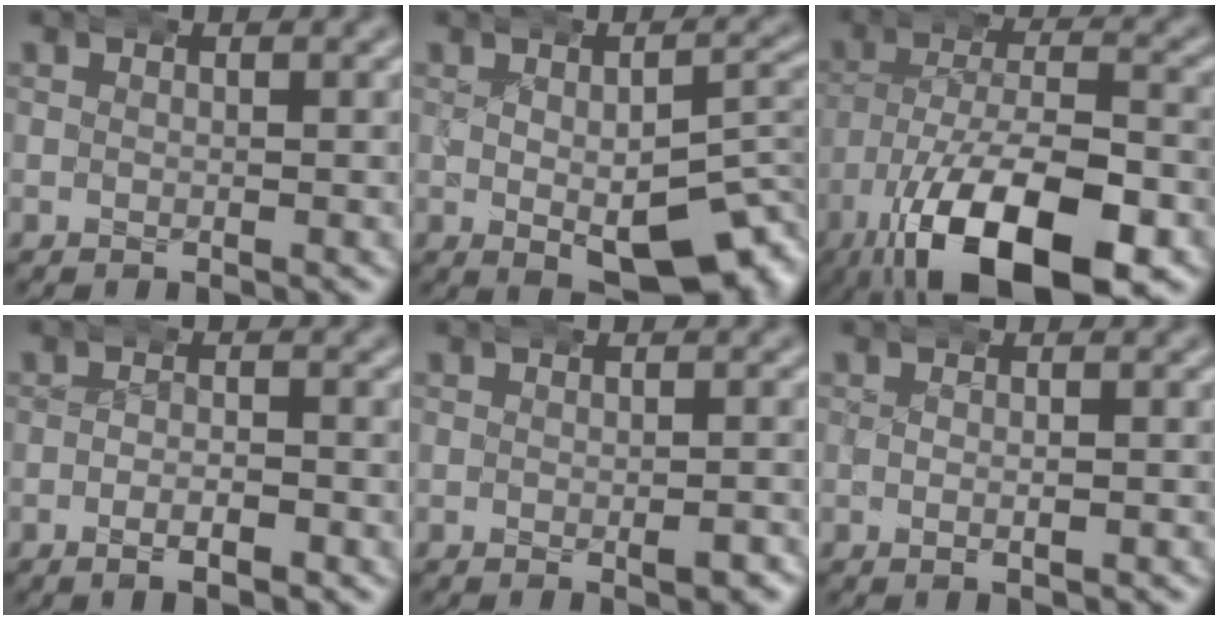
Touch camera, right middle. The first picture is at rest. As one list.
[{"total": 8.5, "force": [-3.0, 4.4, 6.7], "torque": [-0.086, -0.034, -0.029]}, {"total": 12.2, "force": [-4.8, 5.9, 9.5], "torque": [-0.176, -0.044, -0.050]}, {"total": 2.2, "force": [-1.4, 0.5, 1.6], "torque": [-0.026, 0.002, -0.028]}, {"total": 1.3, "force": [-0.3, 0.6, 1.2], "torque": [-0.013, 0.002, -0.007]}, {"total": 0.6, "force": [-0.1, 0.2, 0.5], "torque": [-0.010, -0.001, -0.003]}]